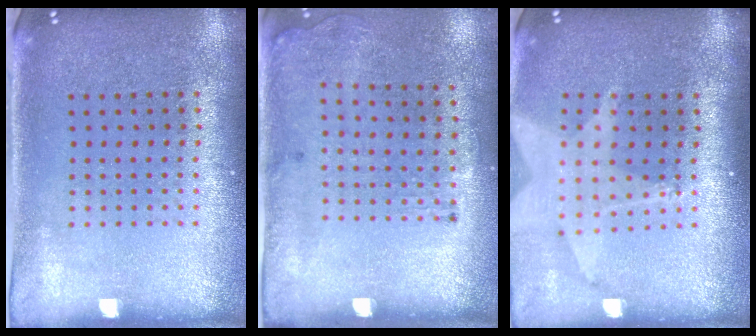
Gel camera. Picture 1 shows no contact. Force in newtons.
{"total": 1.8, "press": 1.2, "slide": 1.3}
{"total": 2.0, "press": 1.5, "slide": 1.2}